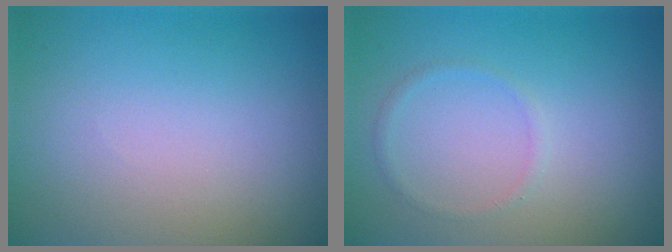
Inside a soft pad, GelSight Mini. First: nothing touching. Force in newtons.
{"total": 0.8, "press": 0.8, "slide": 0.1}